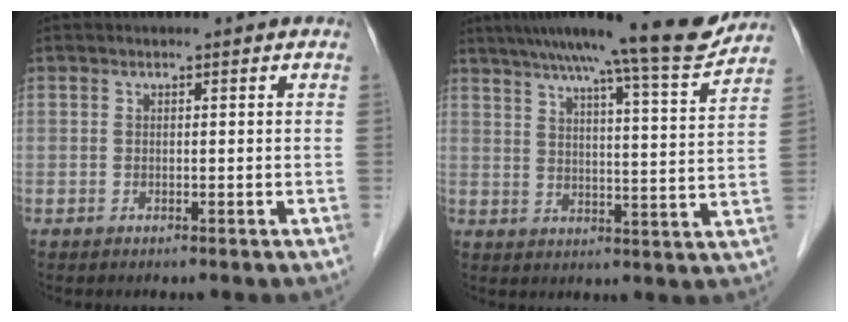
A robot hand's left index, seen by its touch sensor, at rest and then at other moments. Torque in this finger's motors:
{"motor_torque": [1.04, -1.10, 0.71, 0.15]}